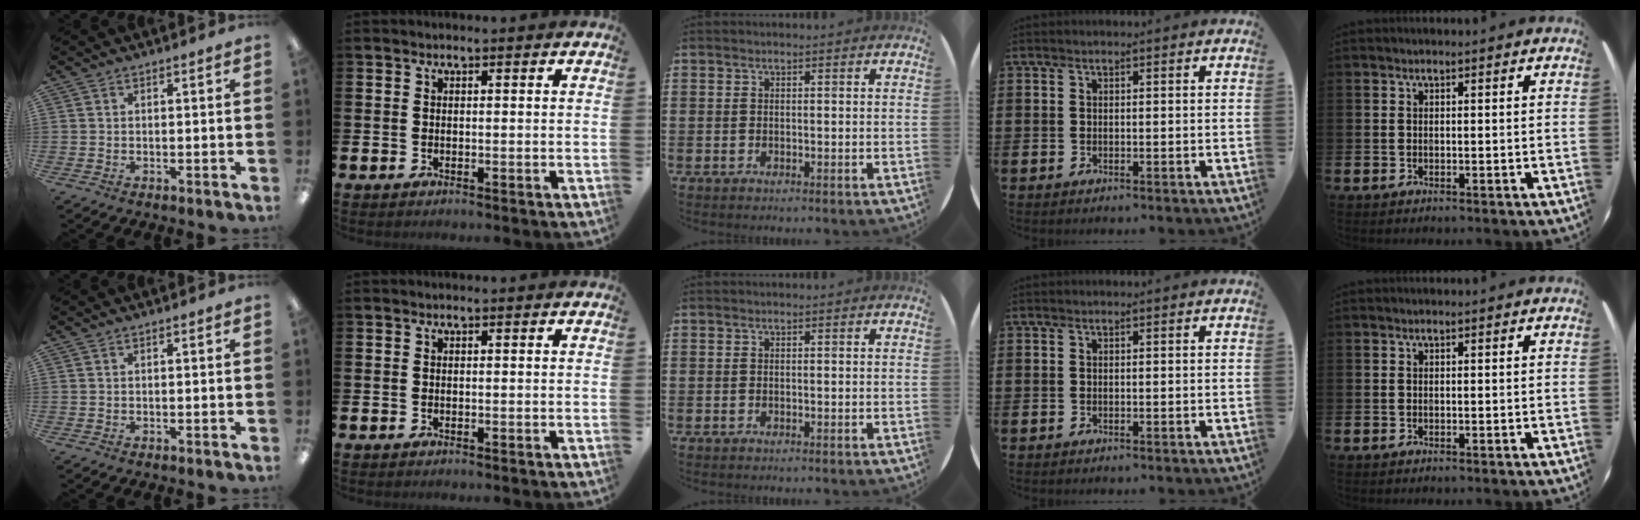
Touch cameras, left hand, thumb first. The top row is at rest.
{}